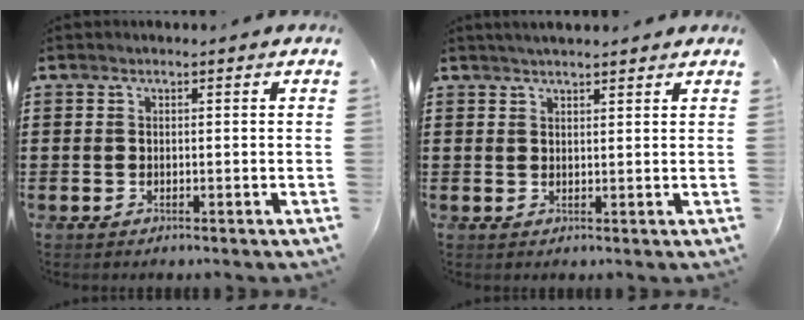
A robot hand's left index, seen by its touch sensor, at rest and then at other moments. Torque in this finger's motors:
{"motor_torque": [0.08, -0.25, -0.16, -0.19]}